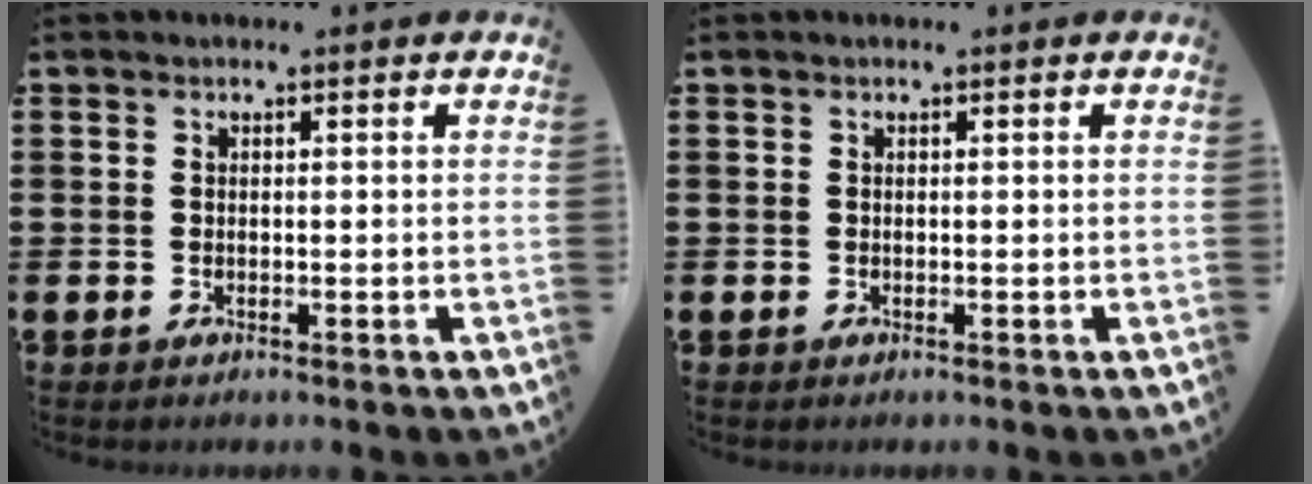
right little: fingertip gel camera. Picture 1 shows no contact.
{"total": 0.0}